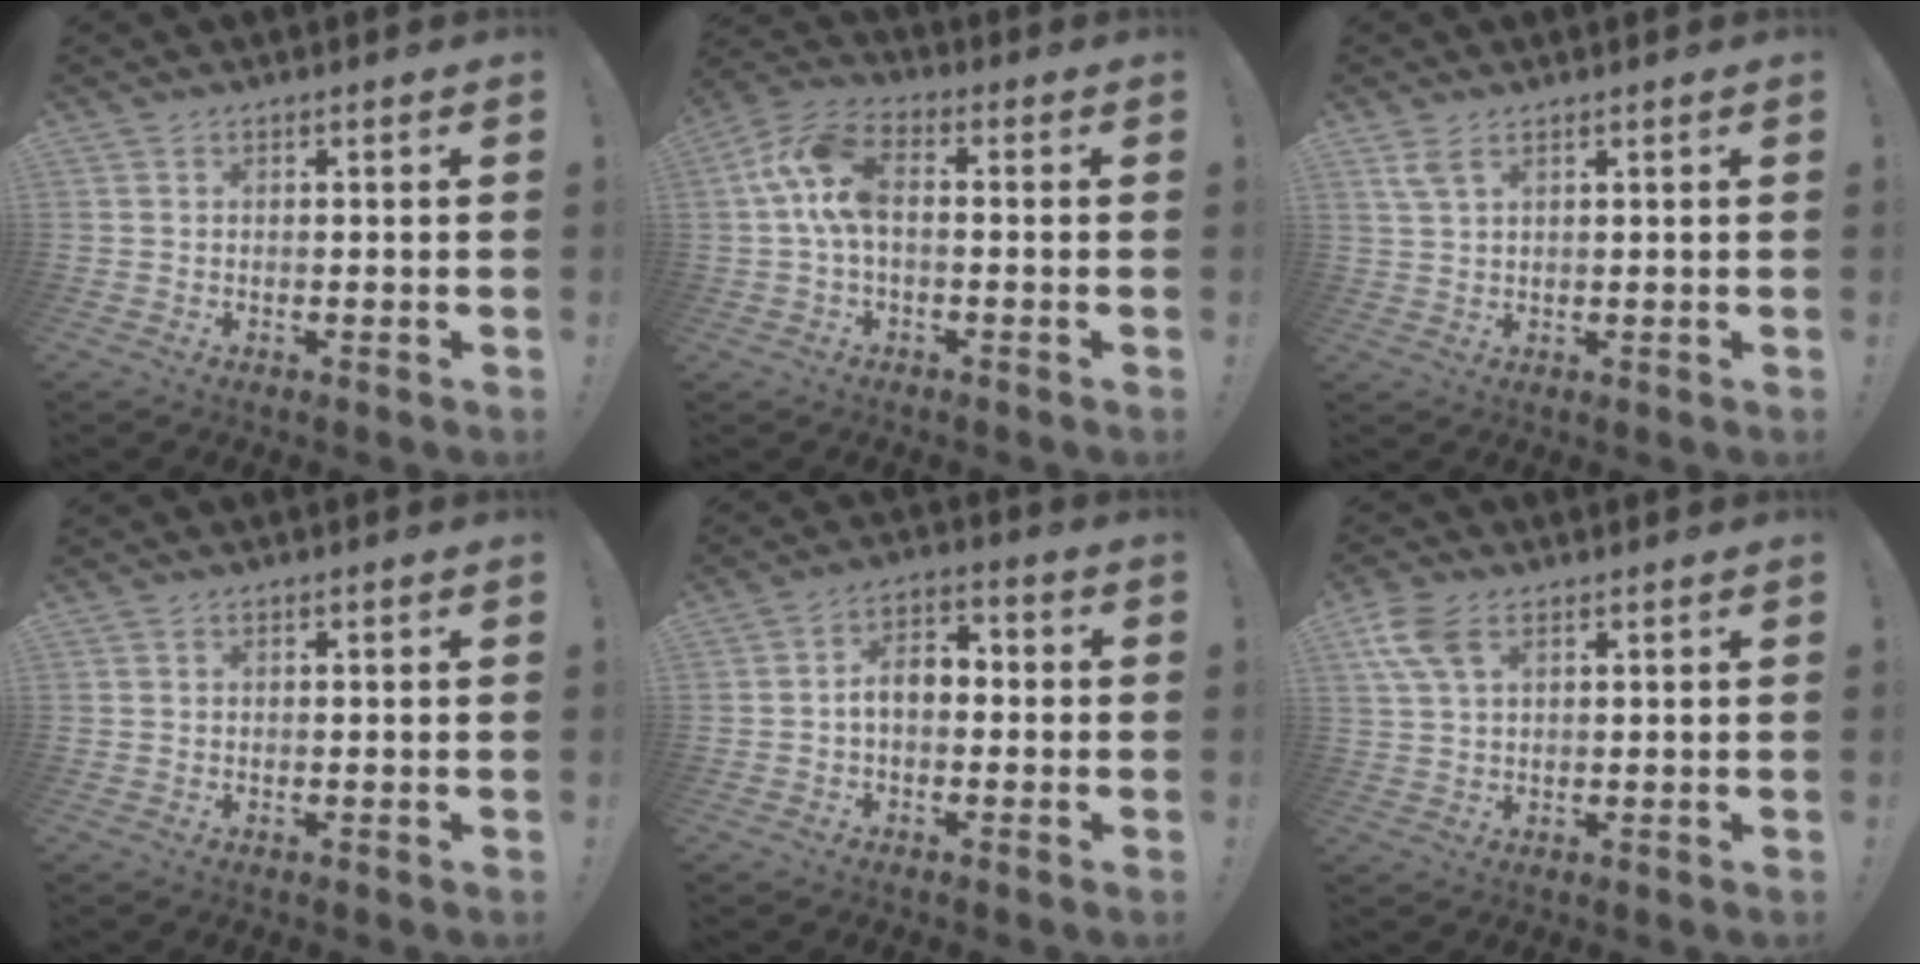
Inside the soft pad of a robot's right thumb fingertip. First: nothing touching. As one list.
[{"total": 10.8, "force": [1.0, 6.2, 8.8], "torque": [-0.180, 0.007, 0.021]}, {"total": 4.2, "force": [2.5, 1.7, 2.9], "torque": [-0.067, -0.002, 0.050]}, {"total": 0.0}, {"total": 7.6, "force": [-0.3, 4.7, 5.9], "torque": [-0.091, 0.010, -0.004]}, {"total": 7.7, "force": [3.5, 4.0, 5.5], "torque": [-0.118, -0.005, 0.068]}]